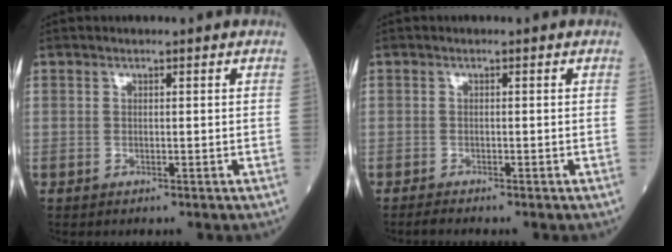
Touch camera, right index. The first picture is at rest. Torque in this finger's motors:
{"motor_torque": [-0.10, -0.13, 0.06, 0.00]}